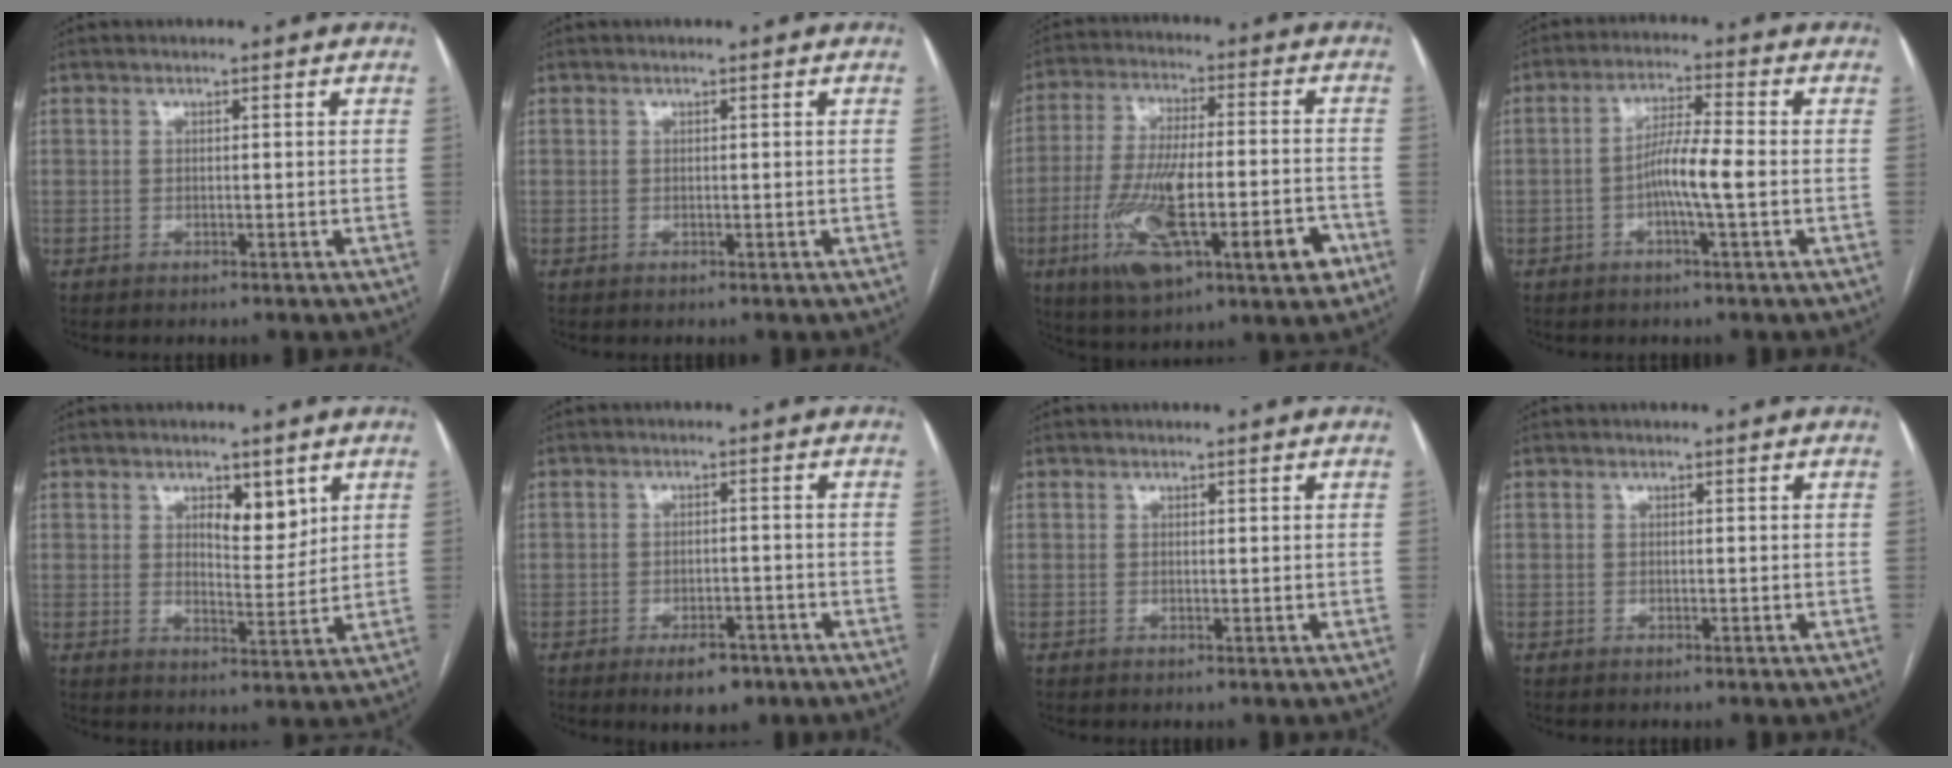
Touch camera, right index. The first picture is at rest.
{"total": 0.0}
{"total": 19.0, "force": [-7.1, 5.0, 16.9], "torque": [-0.297, -0.001, -0.105]}
{"total": 6.2, "force": [-1.4, 0.0, 6.0], "torque": [-0.117, 0.006, -0.028]}
{"total": 5.2, "force": [2.6, 2.3, 3.9], "torque": [-0.057, -0.004, 0.042]}
{"total": 5.3, "force": [-3.5, 2.4, 3.2], "torque": [-0.046, 0.002, -0.047]}
{"total": 0.0}
{"total": 0.0}